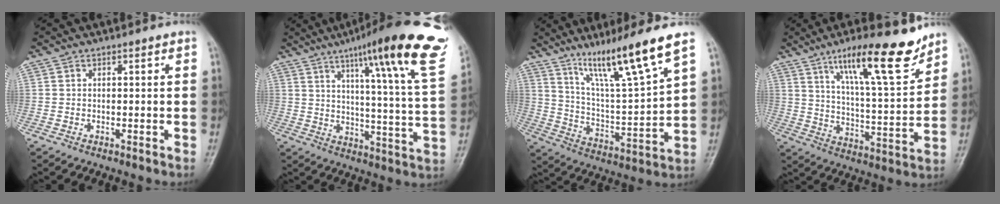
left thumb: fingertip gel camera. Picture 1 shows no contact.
{"total": 25.8, "force": [15.0, 3.1, 20.8], "torque": [-0.278, -0.050, 0.200]}
{"total": 15.8, "force": [10.7, 0.5, 11.5], "torque": [-0.193, -0.064, 0.195]}
{"total": 17.1, "force": [11.4, 3.6, 12.2], "torque": [-0.171, -0.065, 0.190]}